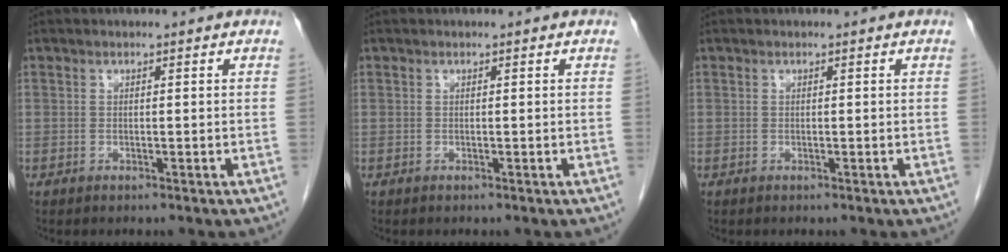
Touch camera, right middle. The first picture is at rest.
{"total": 0.0}
{"total": 0.0}